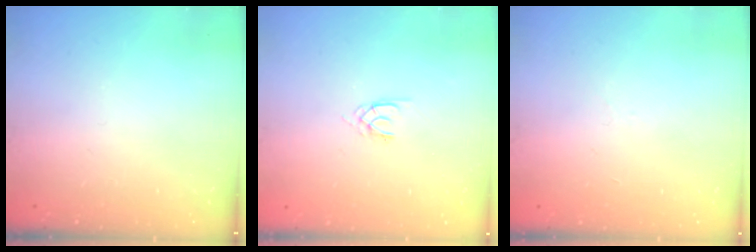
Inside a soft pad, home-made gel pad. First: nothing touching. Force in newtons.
{"total": 1.3, "press": 1.2, "slide": 0.3}
{"total": 2.0, "press": 1.9, "slide": 0.5}